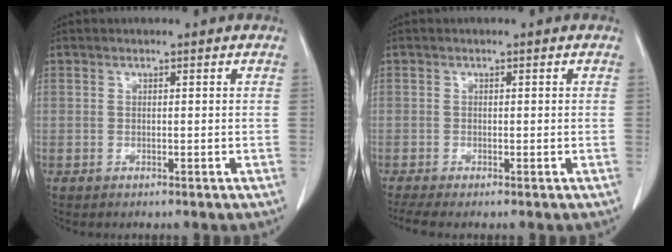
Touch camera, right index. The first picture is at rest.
{"total": 2.1, "force": [-1.5, 0.0, 1.6], "torque": [-0.036, -0.007, -0.030]}